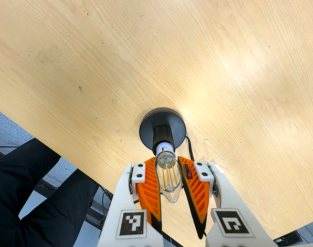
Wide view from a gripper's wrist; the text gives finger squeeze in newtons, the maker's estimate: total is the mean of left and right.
{"total": 14.3, "left": 14.4, "right": 14.3}